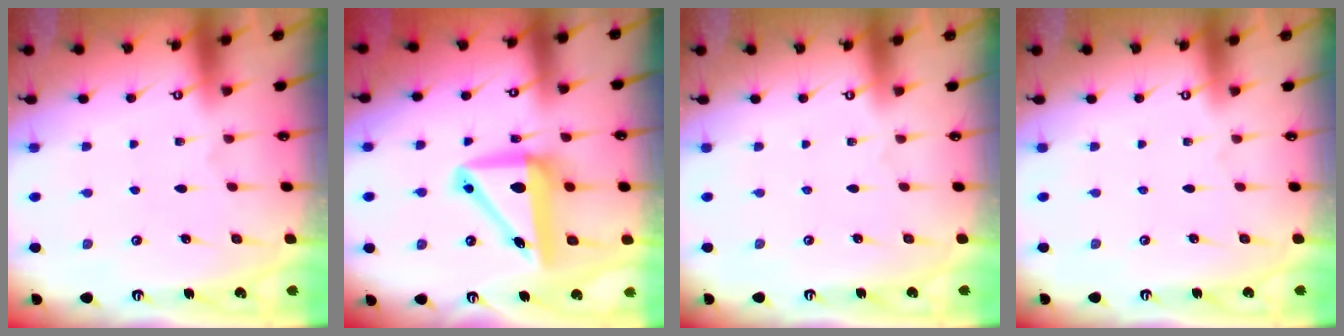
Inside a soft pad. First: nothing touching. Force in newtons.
{"total": 11.5, "press": 11.2, "slide": 2.8}
{"total": 0.0}
{"total": 0.0}